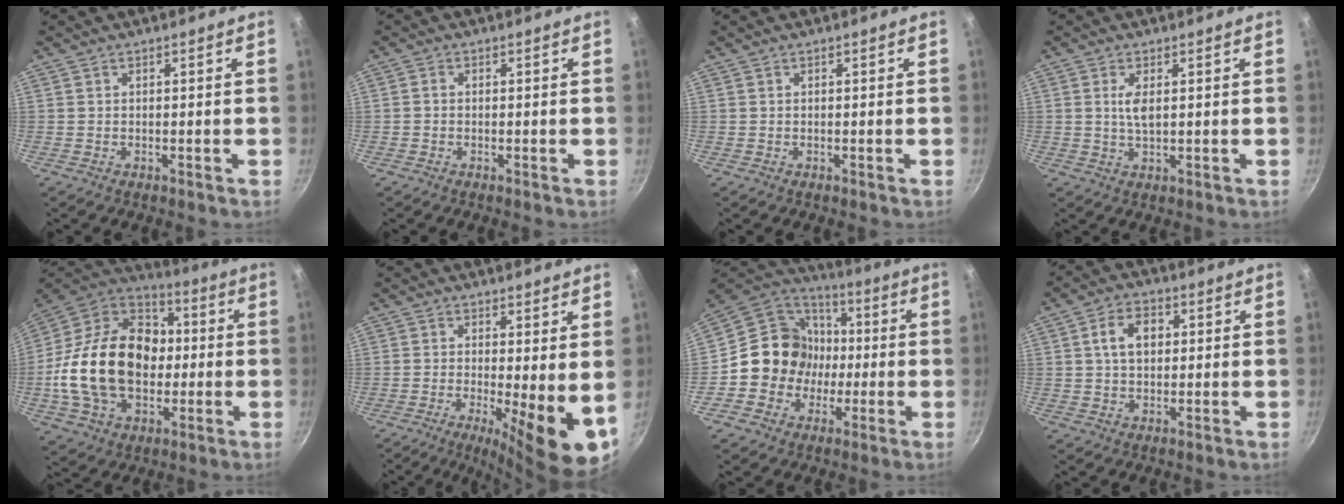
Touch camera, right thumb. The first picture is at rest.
{"total": 0.8, "force": [-0.3, 0.6, 0.4], "torque": [-0.006, 0.004, -0.007]}
{"total": 0.0}
{"total": 3.3, "force": [0.8, 1.3, 2.9], "torque": [-0.056, -0.005, 0.017]}
{"total": 25.9, "force": [-1.4, 18.5, 18.2], "torque": [-0.299, 0.040, -0.025]}
{"total": 11.0, "force": [-1.4, 2.8, 10.6], "torque": [-0.136, -0.013, -0.016]}
{"total": 15.2, "force": [-1.4, 14.2, 5.2], "torque": [-0.046, 0.035, -0.035]}
{"total": 7.0, "force": [1.4, 4.9, 4.9], "torque": [-0.065, 0.009, 0.020]}